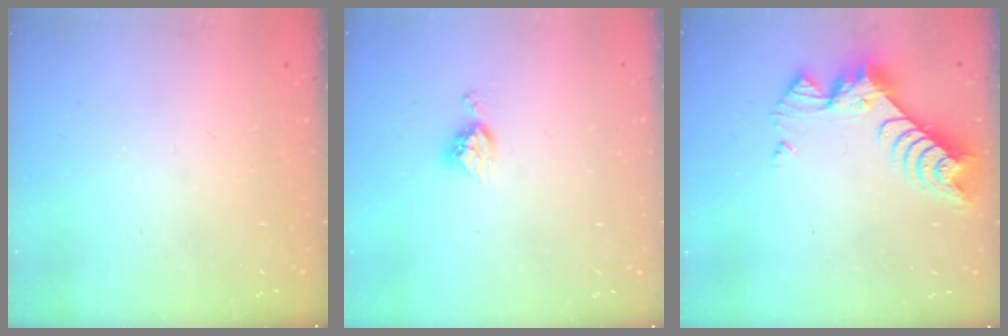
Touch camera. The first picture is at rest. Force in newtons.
{"total": 6.5, "press": 6.5, "slide": 0.4}
{"total": 8.7, "press": 8.7, "slide": 0.9}